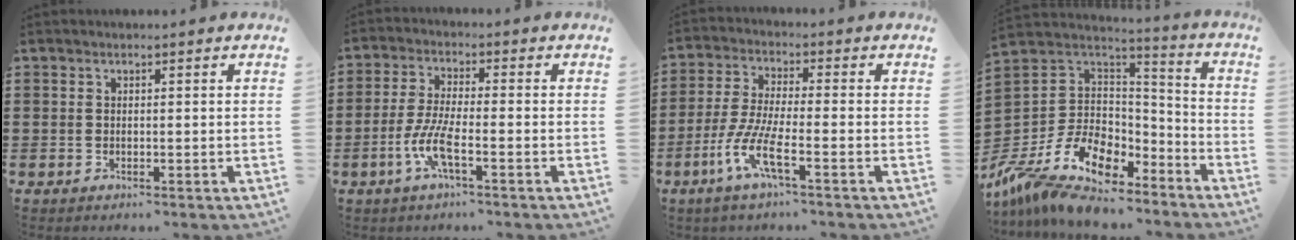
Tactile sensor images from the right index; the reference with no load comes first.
{"total": 6.0, "force": [-2.7, 1.1, 5.2], "torque": [-0.128, -0.017, -0.058]}
{"total": 7.9, "force": [-4.2, 1.3, 6.6], "torque": [-0.164, -0.017, -0.090]}
{"total": 12.1, "force": [-7.4, 7.5, 5.9], "torque": [-0.148, 0.006, -0.136]}